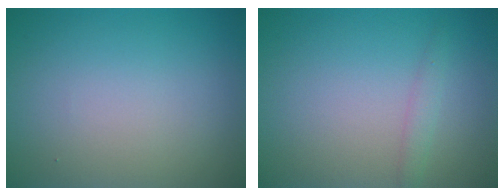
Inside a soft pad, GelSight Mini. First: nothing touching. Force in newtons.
{"total": 1.2, "press": 1.2, "slide": 0.0}